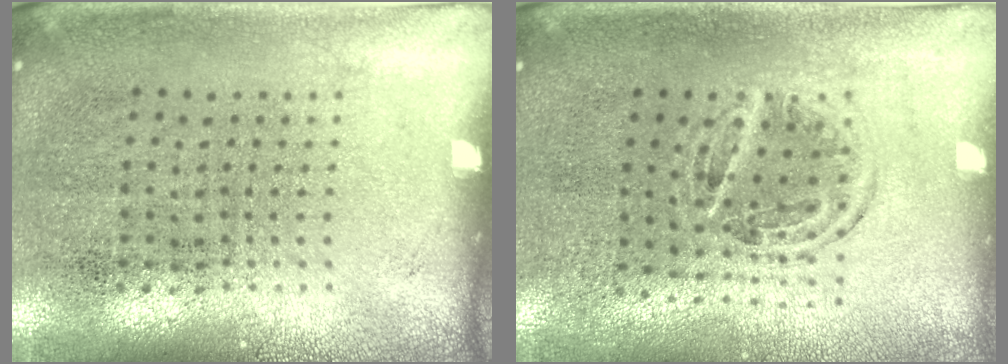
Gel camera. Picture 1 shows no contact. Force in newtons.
{"total": 1.1, "press": 1.0, "slide": 0.4}